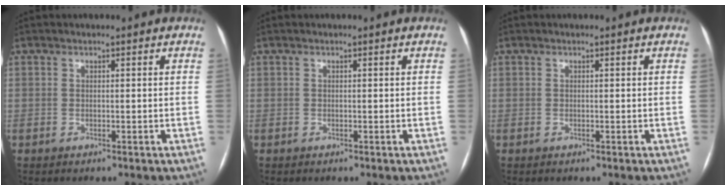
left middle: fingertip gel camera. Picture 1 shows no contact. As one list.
[{"total": 0.0}, {"total": 0.0}]